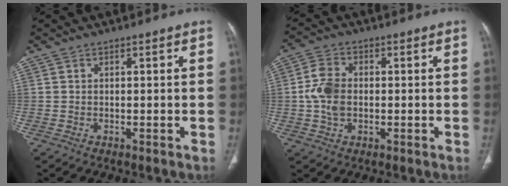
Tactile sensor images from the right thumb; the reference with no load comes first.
{"total": 6.9, "force": [-0.4, 4.7, 5.1], "torque": [-0.108, 0.010, -0.010]}